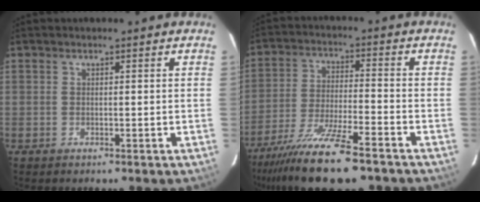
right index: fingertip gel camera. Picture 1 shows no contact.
{"total": 14.8, "force": [-11.1, 1.4, 9.6], "torque": [-0.181, -0.040, -0.191]}